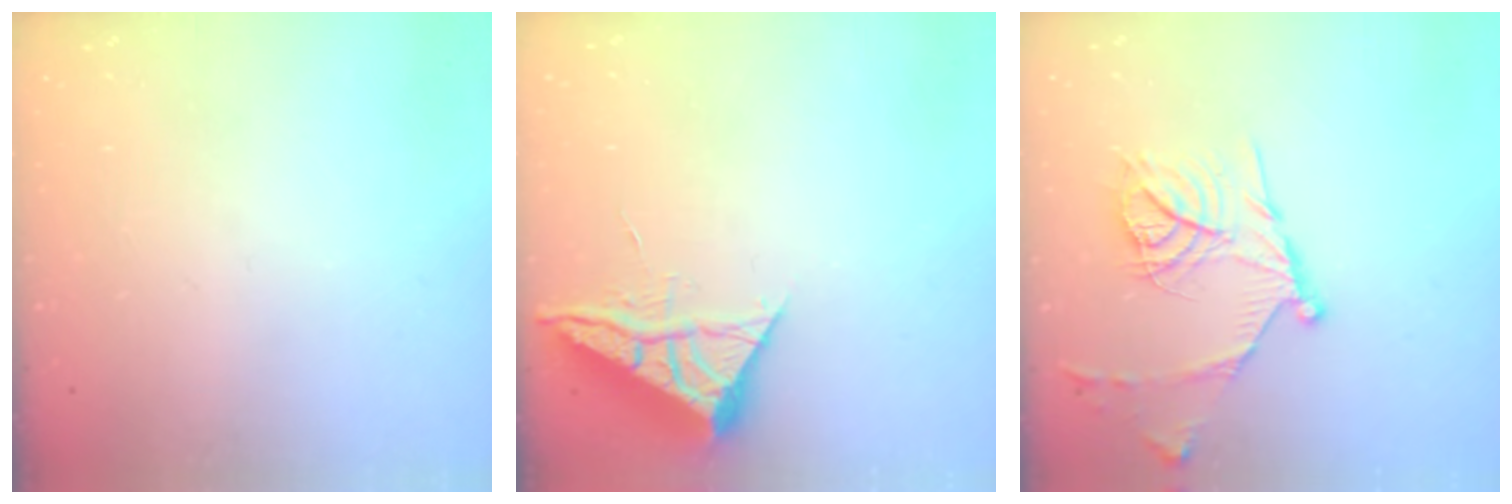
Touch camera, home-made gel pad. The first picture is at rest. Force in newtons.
{"total": 6.0, "press": 5.9, "slide": 0.4}
{"total": 16.5, "press": 16.5, "slide": 1.6}